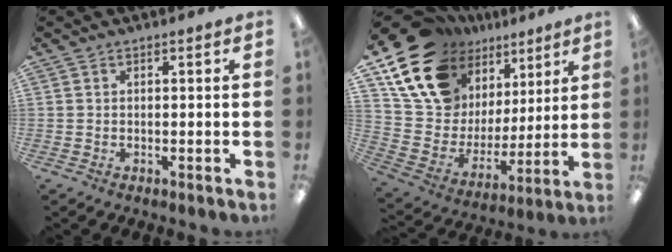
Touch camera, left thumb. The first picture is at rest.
{"total": 19.8, "force": [14.0, 11.7, 7.6], "torque": [-0.170, -0.083, 0.271]}